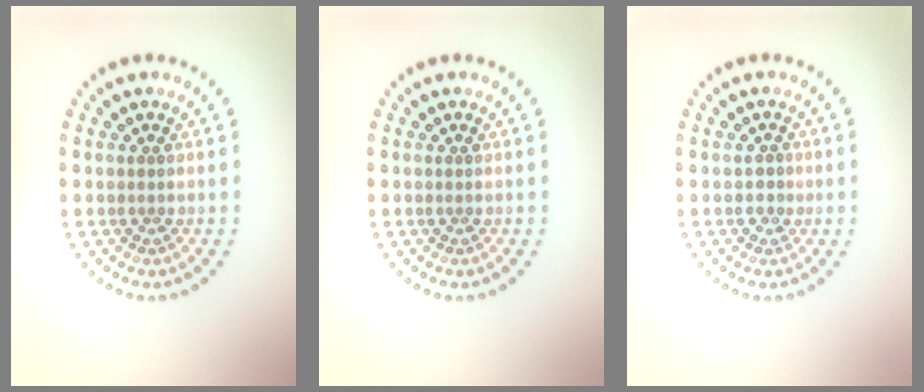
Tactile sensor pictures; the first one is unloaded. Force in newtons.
{"total": 0.0}
{"total": 0.8, "press": 0.8, "slide": 0.2}